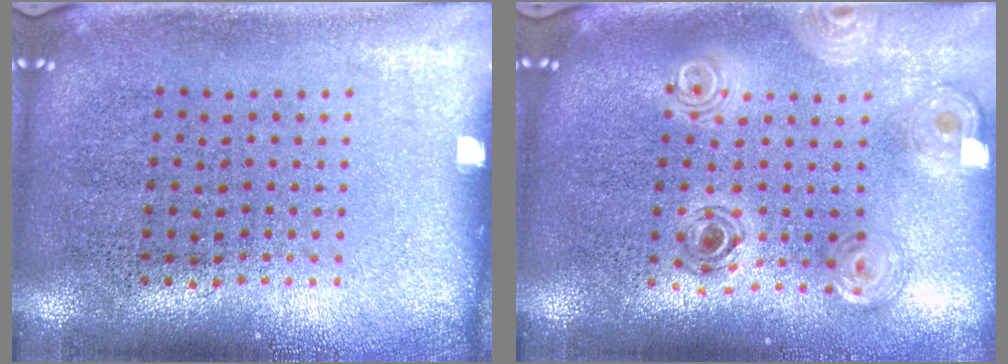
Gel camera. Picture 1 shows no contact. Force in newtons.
{"total": 1.1, "press": 1.1, "slide": 0.3}